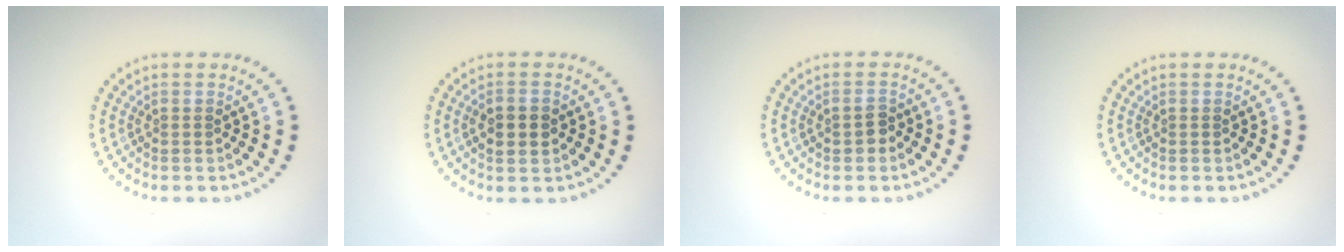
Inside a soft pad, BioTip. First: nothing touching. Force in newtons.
{"total": 2.4, "press": 2.4, "slide": 0.0}
{"total": 1.2, "press": 1.2, "slide": 0.2}
{"total": 0.0}